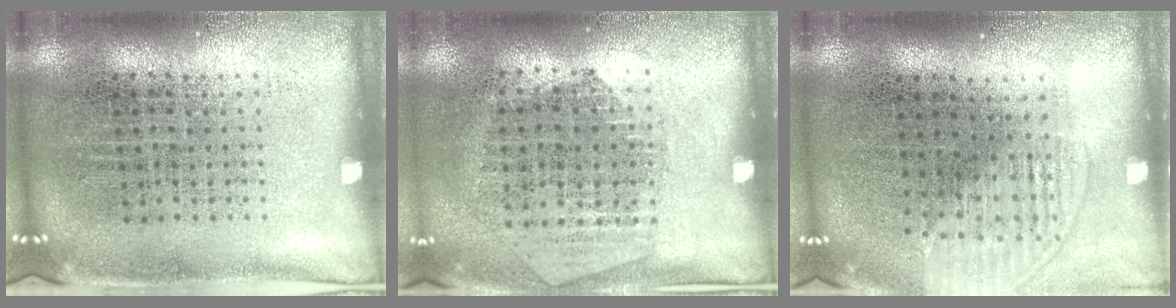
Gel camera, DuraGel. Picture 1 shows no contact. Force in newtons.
{"total": 1.3, "press": 1.1, "slide": 0.5}
{"total": 1.4, "press": 1.3, "slide": 0.7}